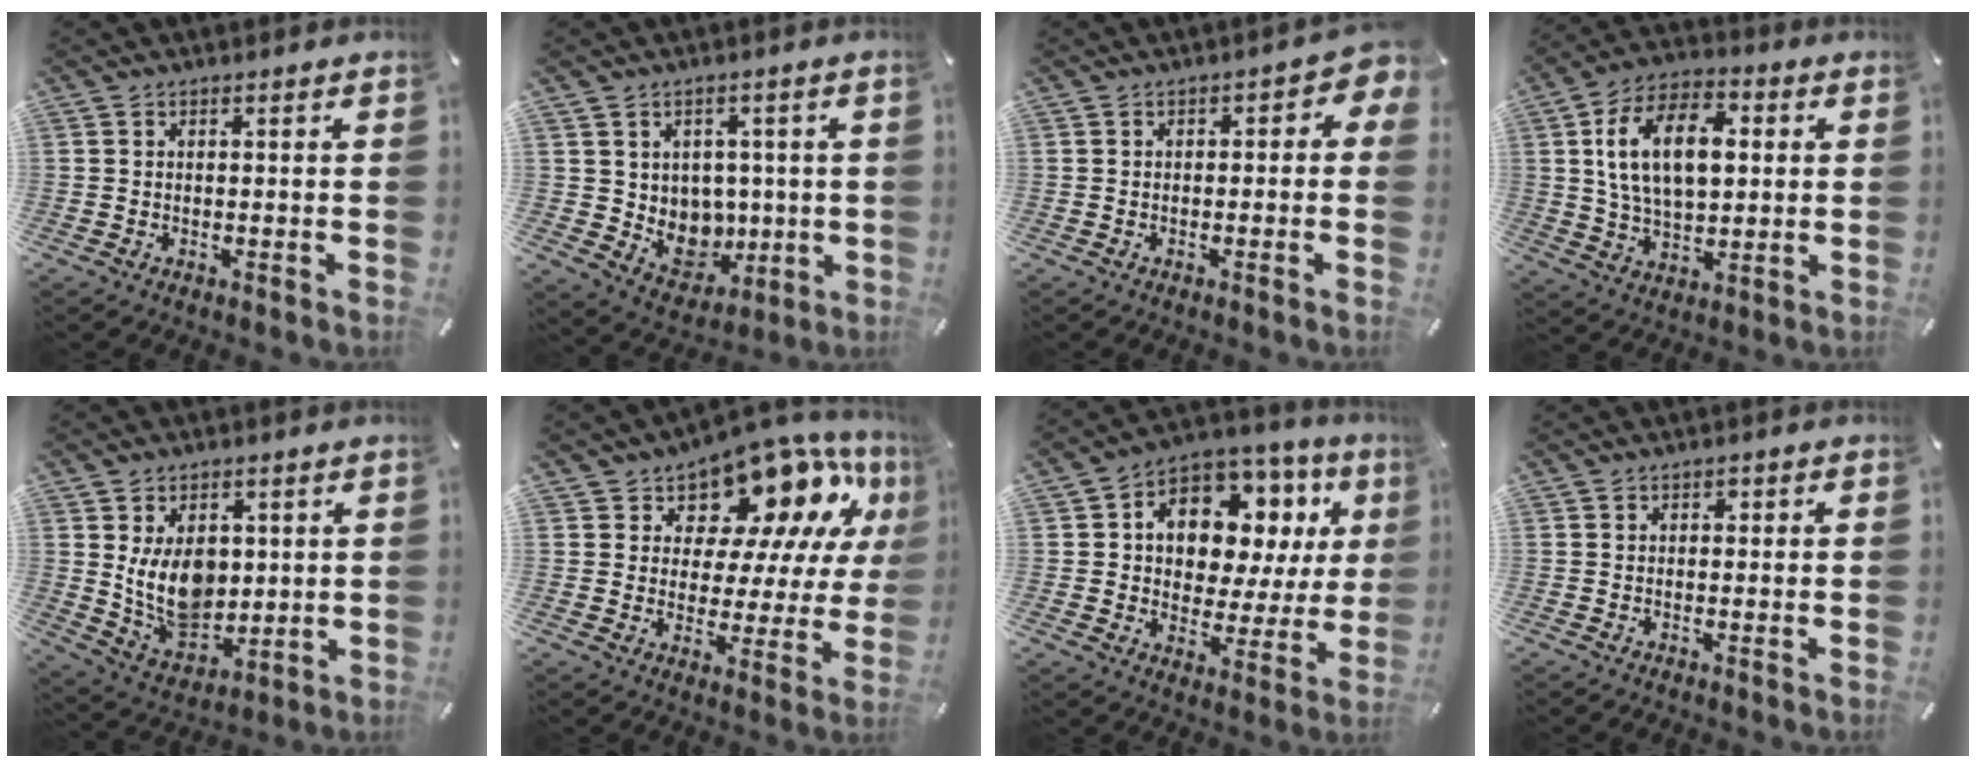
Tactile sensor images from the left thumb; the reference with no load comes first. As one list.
[{"total": 7.9, "force": [2.5, 7.4, 1.3], "torque": [-0.023, -0.028, 0.060]}, {"total": 1.4, "force": [0.1, 0.8, 1.2], "torque": [-0.014, 0.002, -0.002]}, {"total": 16.1, "force": [3.2, 9.9, 12.3], "torque": [-0.244, 0.011, 0.052]}, {"total": 11.6, "force": [2.4, 8.7, 7.3], "torque": [-0.138, -0.013, 0.048]}, {"total": 15.1, "force": [11.0, 7.8, 6.7], "torque": [-0.104, -0.091, 0.184]}, {"total": 12.2, "force": [5.7, 9.0, 5.7], "torque": [-0.095, -0.048, 0.106]}, {"total": 0.9, "force": [0.1, 0.8, 0.3], "torque": [-0.006, 0.006, -0.001]}]